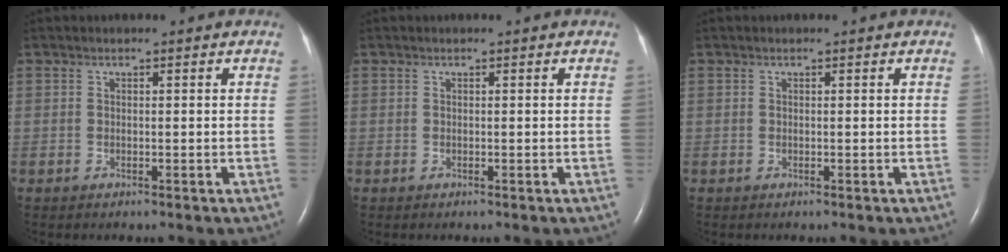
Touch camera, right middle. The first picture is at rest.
{"total": 0.0}
{"total": 0.0}